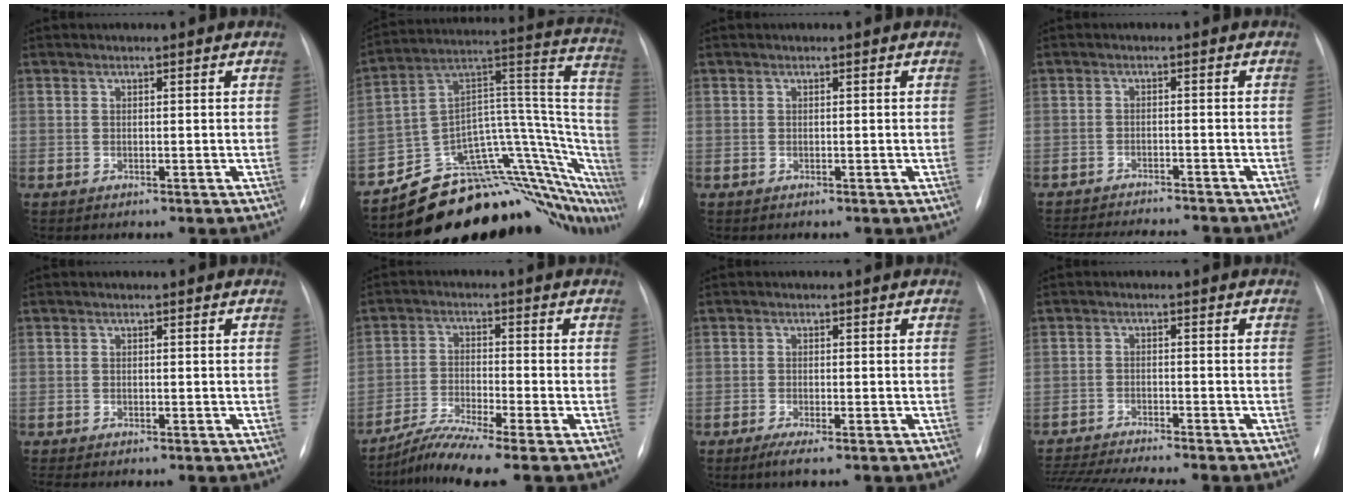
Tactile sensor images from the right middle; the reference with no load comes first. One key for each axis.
{"total": 22.9, "fx": -20.3, "fy": 6.7, "fz": 8.1, "tx": -0.009, "ty": 0.096, "tz": -0.280}
{"total": 0.0}
{"total": 12.8, "fx": -12.0, "fy": 1.7, "fz": 4.3, "tx": -0.072, "ty": -0.007, "tz": -0.162}
{"total": 1.8, "fx": -1.6, "fy": 0.2, "fz": 0.9, "tx": -0.013, "ty": -0.004, "tz": -0.021}
{"total": 6.3, "fx": -5.3, "fy": -1.3, "fz": 3.1, "tx": -0.069, "ty": -0.028, "tz": -0.107}
{"total": 2.8, "fx": -1.9, "fy": 0.2, "fz": 2.0, "tx": -0.041, "ty": -0.007, "tz": -0.034}
{"total": 12.9, "fx": -11.6, "fy": -0.3, "fz": 5.4, "tx": -0.084, "ty": -0.009, "tz": -0.185}